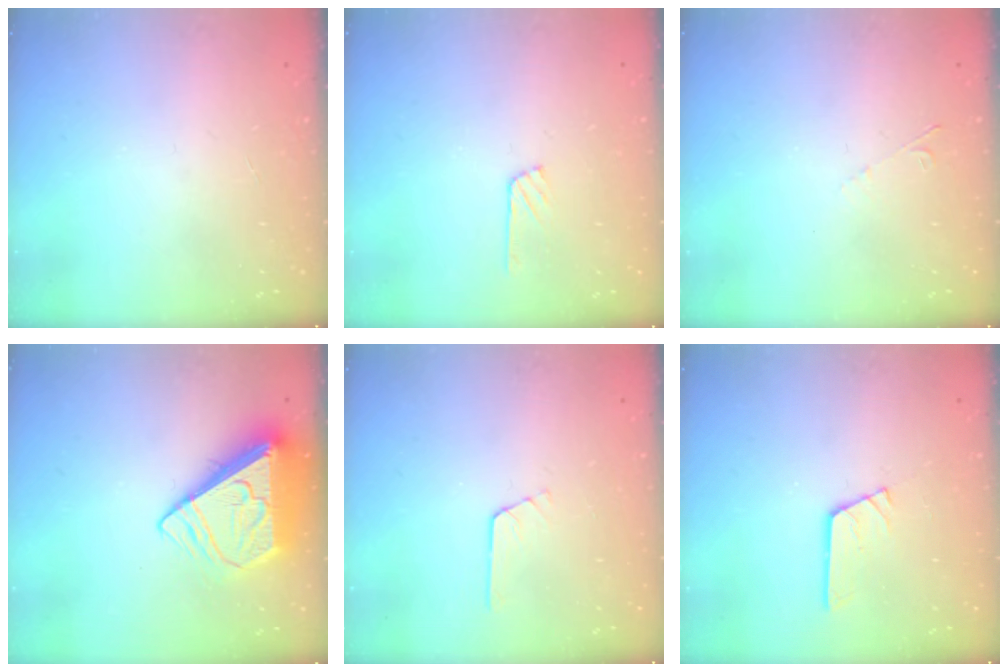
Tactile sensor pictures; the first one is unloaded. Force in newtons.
{"total": 6.3, "press": 6.3, "slide": 0.7}
{"total": 2.9, "press": 2.8, "slide": 0.4}
{"total": 11.1, "press": 11.0, "slide": 1.3}
{"total": 2.7, "press": 2.7, "slide": 0.2}
{"total": 3.2, "press": 3.2, "slide": 0.1}